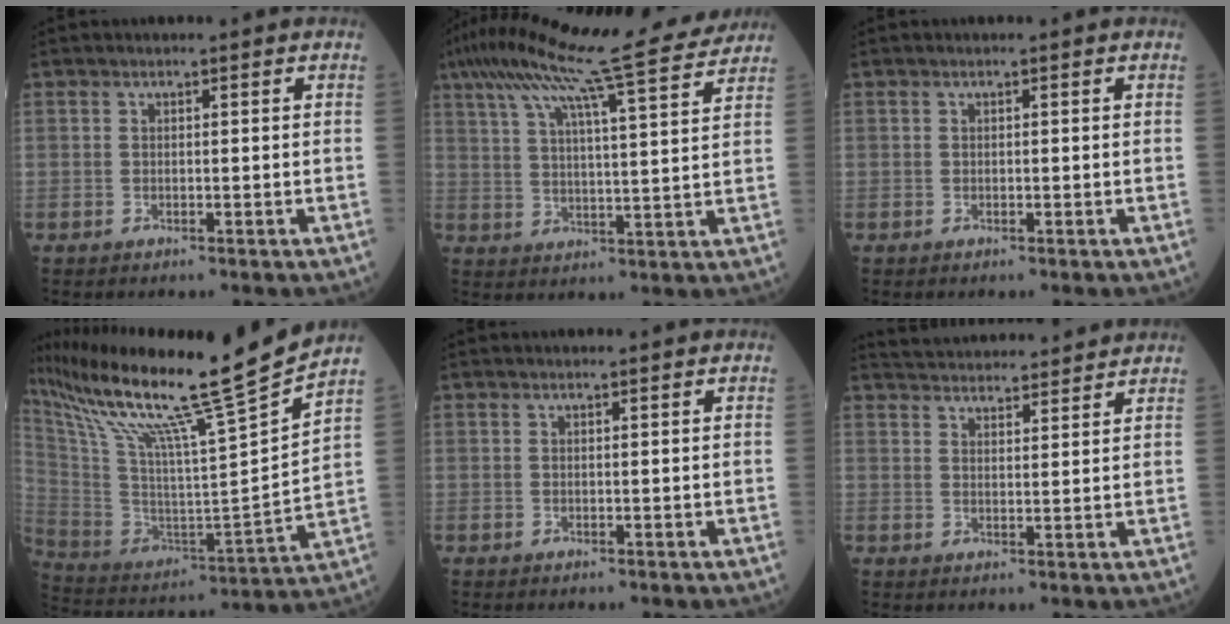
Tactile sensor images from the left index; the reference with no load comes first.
{"total": 18.4, "force": [15.1, 0.4, 10.6], "torque": [-0.191, 0.026, 0.216]}
{"total": 0.0}
{"total": 23.4, "force": [19.1, -2.7, 13.4], "torque": [-0.245, -0.056, 0.319]}
{"total": 1.3, "force": [1.1, -0.2, 0.5], "torque": [-0.008, 0.007, 0.016]}
{"total": 14.3, "force": [13.7, 1.8, 3.6], "torque": [-0.060, 0.026, 0.193]}